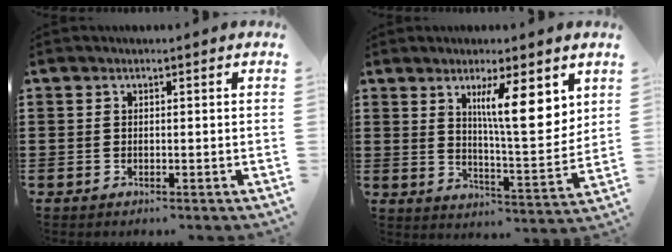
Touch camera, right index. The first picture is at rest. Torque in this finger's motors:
{"motor_torque": [0.50, 0.03, 0.29, 0.07]}